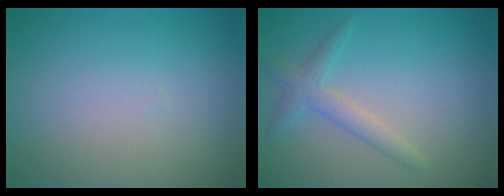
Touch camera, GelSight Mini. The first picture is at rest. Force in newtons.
{"total": 2.2, "press": 2.2, "slide": 0.1}